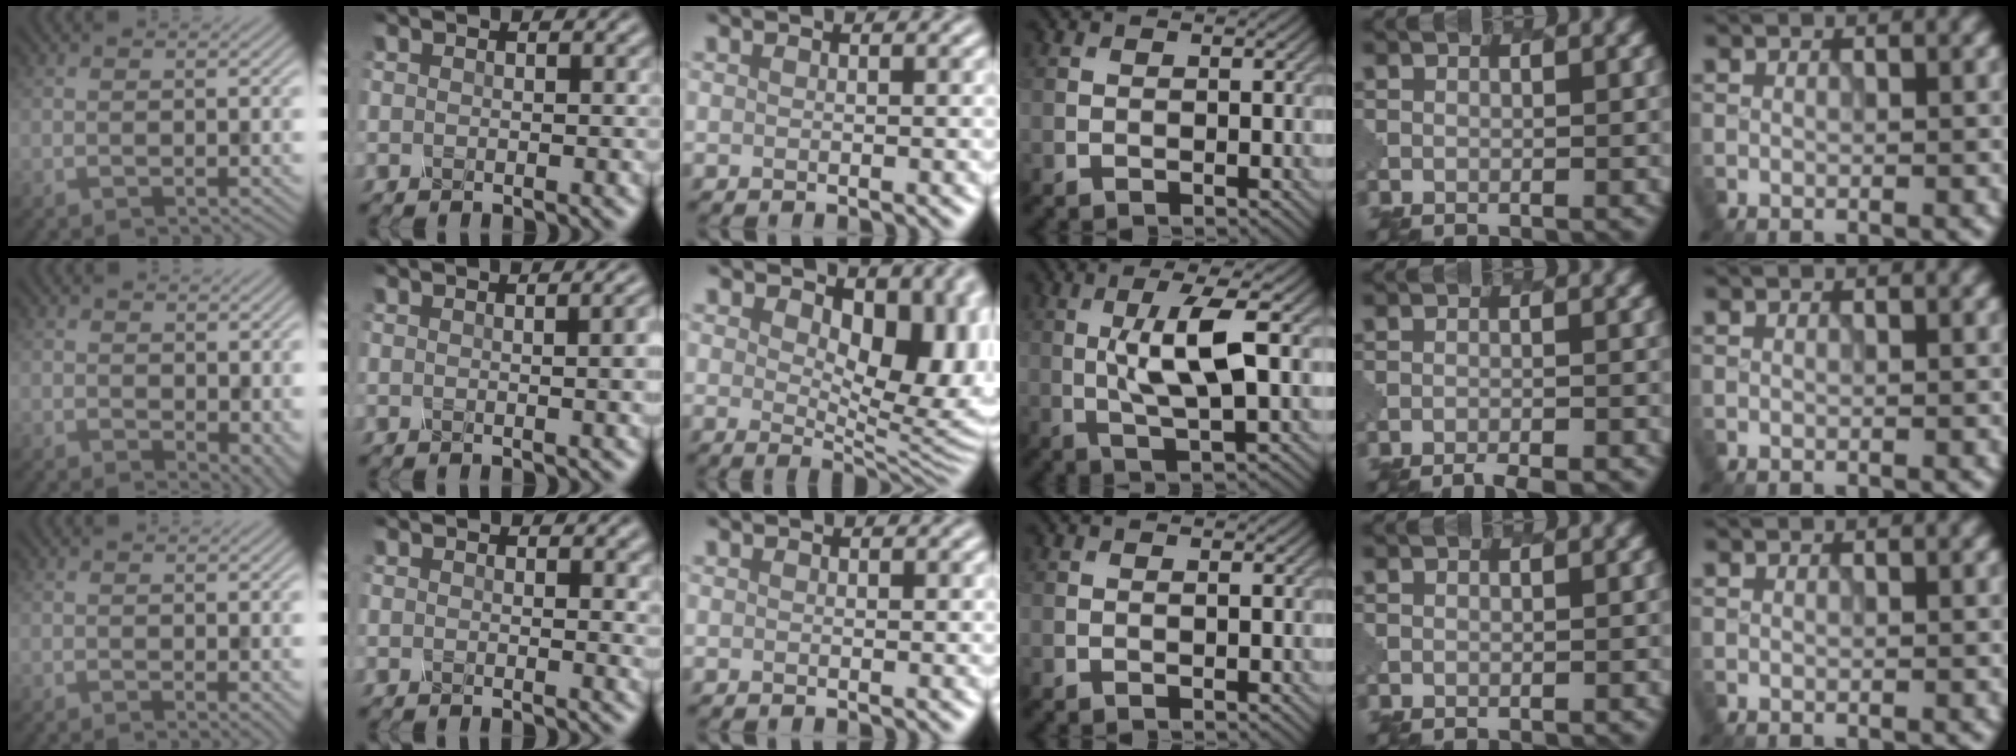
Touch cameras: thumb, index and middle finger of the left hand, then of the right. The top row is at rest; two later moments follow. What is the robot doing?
{"motion": "unscrew", "object": "spray bottle"}